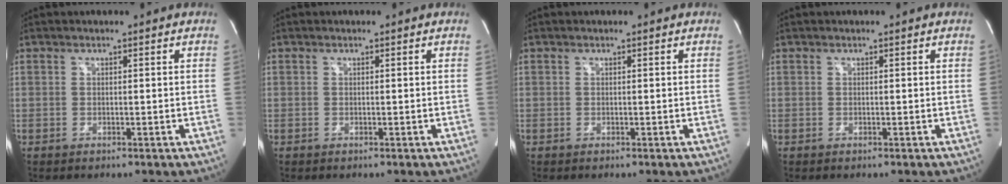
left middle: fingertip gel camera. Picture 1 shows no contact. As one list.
[{"total": 0.0}, {"total": 0.0}, {"total": 0.0}]